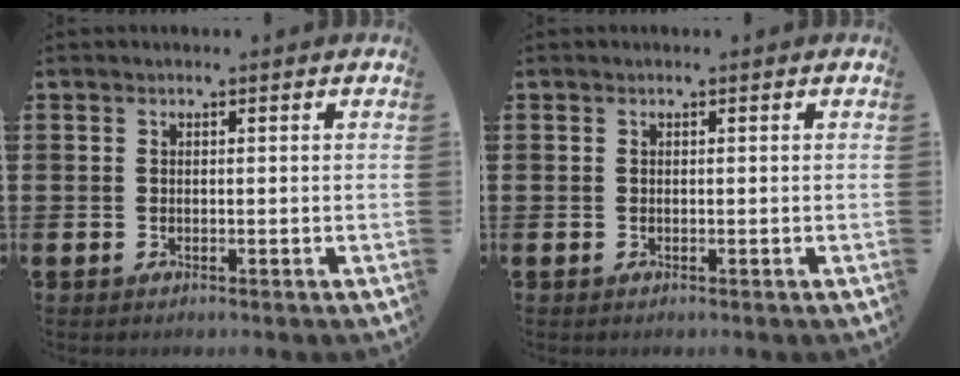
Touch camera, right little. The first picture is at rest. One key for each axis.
{"total": 0.0}